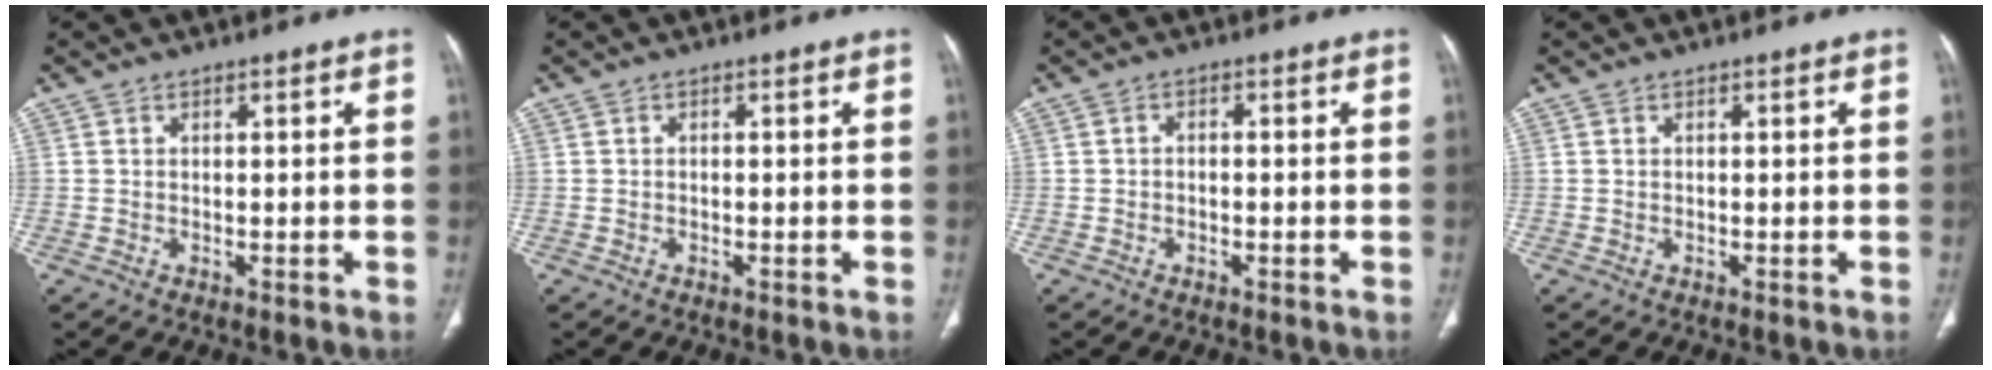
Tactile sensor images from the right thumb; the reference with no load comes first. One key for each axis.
{"total": 0.0}
{"total": 0.9, "fx": -0.4, "fy": 0.6, "fz": 0.5, "tx": -0.005, "ty": 0.005, "tz": -0.011}
{"total": 0.0}